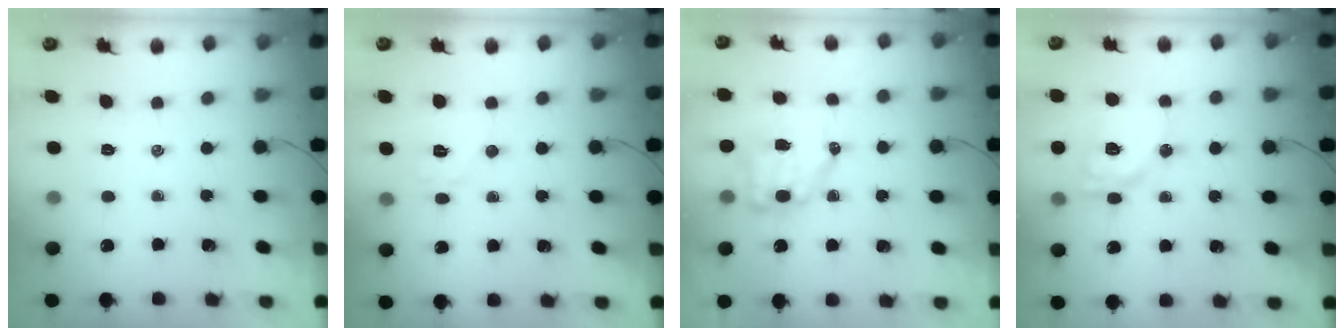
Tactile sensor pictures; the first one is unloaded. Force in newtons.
{"total": 6.1, "press": 6.0, "slide": 0.8}
{"total": 7.6, "press": 7.5, "slide": 1.2}
{"total": 14.3, "press": 14.1, "slide": 2.6}